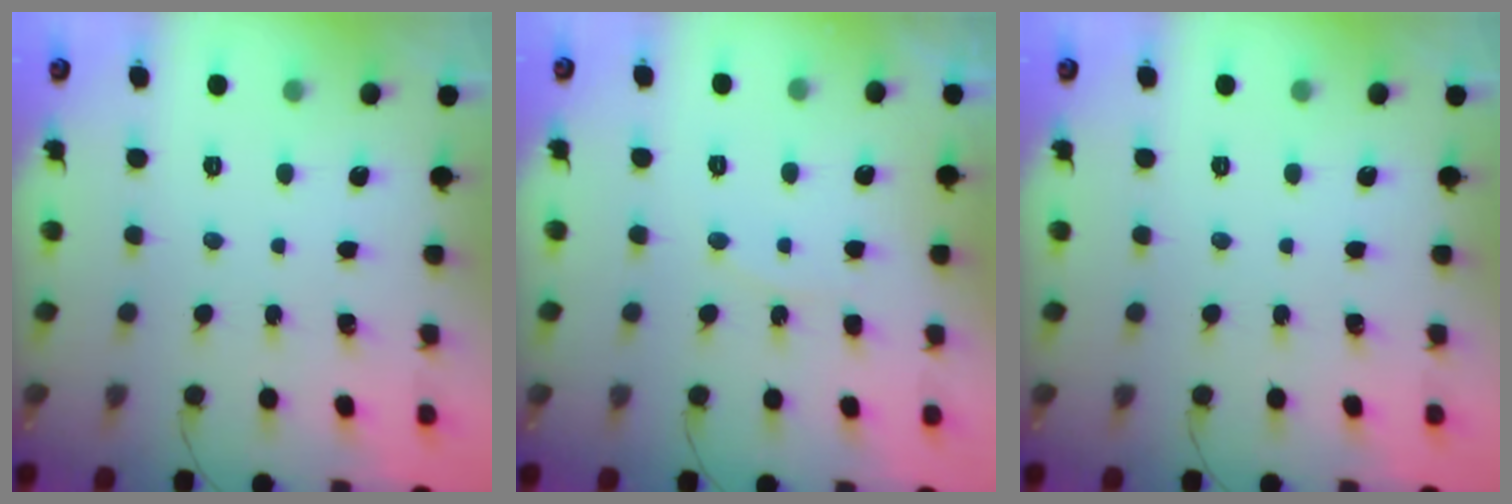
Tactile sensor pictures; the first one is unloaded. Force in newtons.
{"total": 5.1, "press": 4.7, "slide": 2.1}
{"total": 0.0}